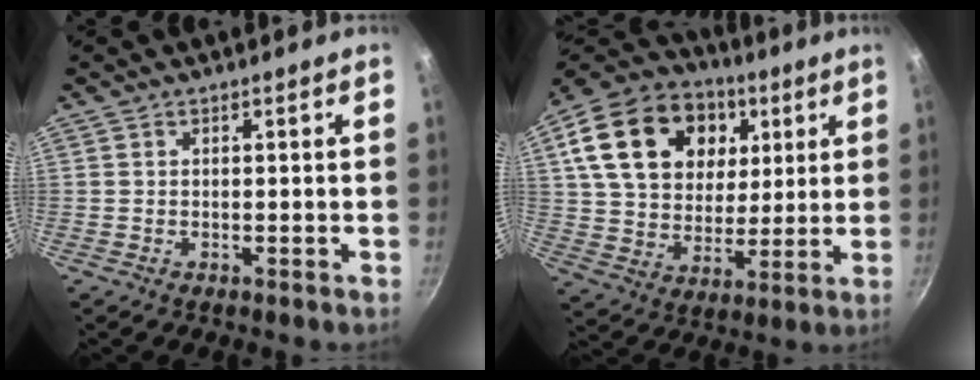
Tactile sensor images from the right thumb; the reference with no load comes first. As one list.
[{"total": 24.7, "force": [8.0, 18.1, 14.7], "torque": [-0.249, 0.003, 0.137]}]